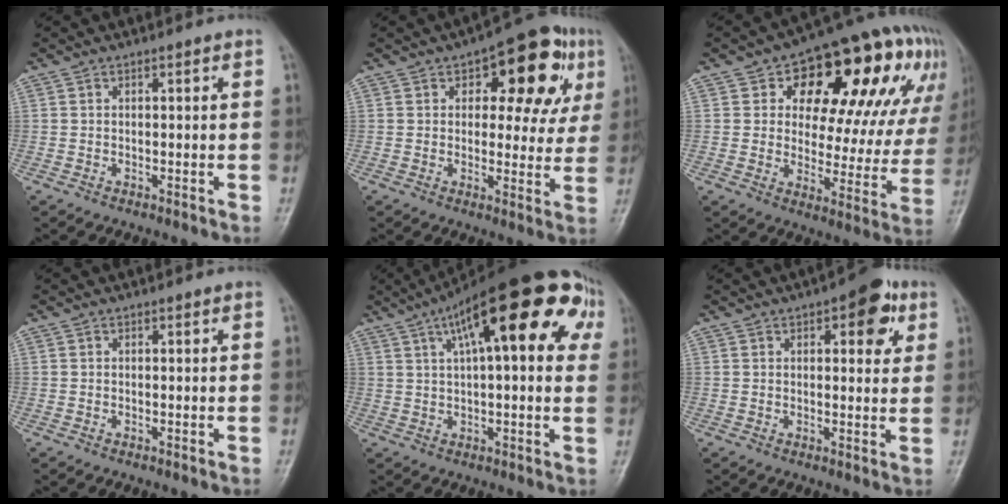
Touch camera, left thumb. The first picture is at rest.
{"total": 15.0, "force": [5.7, 7.8, 11.5], "torque": [-0.088, 0.008, 0.066]}
{"total": 25.6, "force": [10.1, 13.0, 19.5], "torque": [-0.218, 0.021, 0.147]}
{"total": 0.0}
{"total": 23.7, "force": [9.0, 8.0, 20.4], "torque": [-0.290, 0.035, 0.127]}
{"total": 8.0, "force": [3.5, 3.6, 6.1], "torque": [-0.045, -0.006, 0.035]}